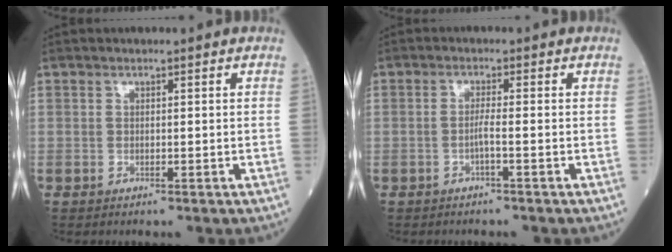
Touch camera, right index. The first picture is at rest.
{"total": 1.9, "force": [-0.8, -0.4, 1.7], "torque": [-0.032, 0.001, -0.019]}